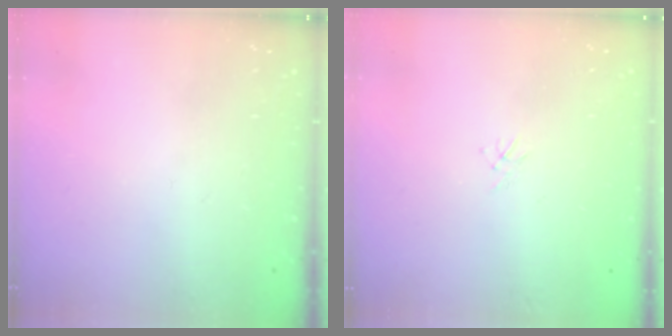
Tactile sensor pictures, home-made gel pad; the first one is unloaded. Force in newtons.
{"total": 1.1, "press": 1.0, "slide": 0.3}